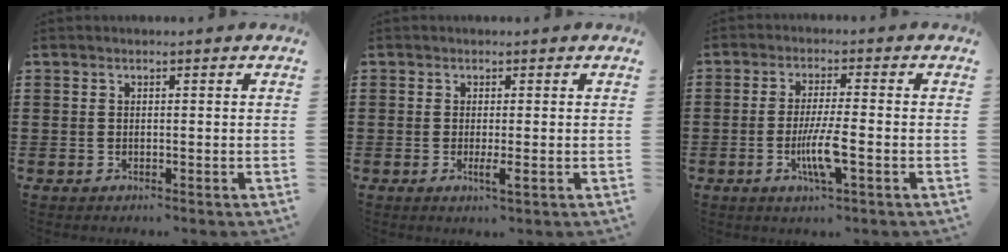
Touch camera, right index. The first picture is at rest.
{"total": 2.1, "force": [-0.6, 0.3, 2.0], "torque": [-0.035, -0.005, -0.009]}
{"total": 6.6, "force": [-2.1, 0.9, 6.2], "torque": [-0.121, -0.015, -0.039]}